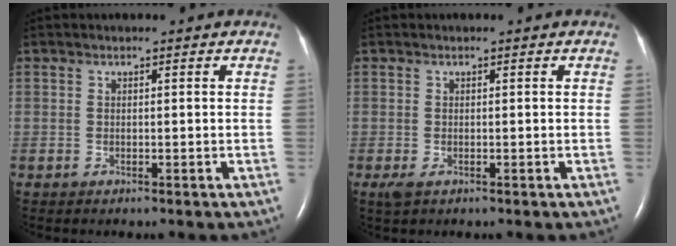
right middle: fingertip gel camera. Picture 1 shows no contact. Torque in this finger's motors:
{"motor_torque": [0.25, -0.08, 0.04, 0.01]}